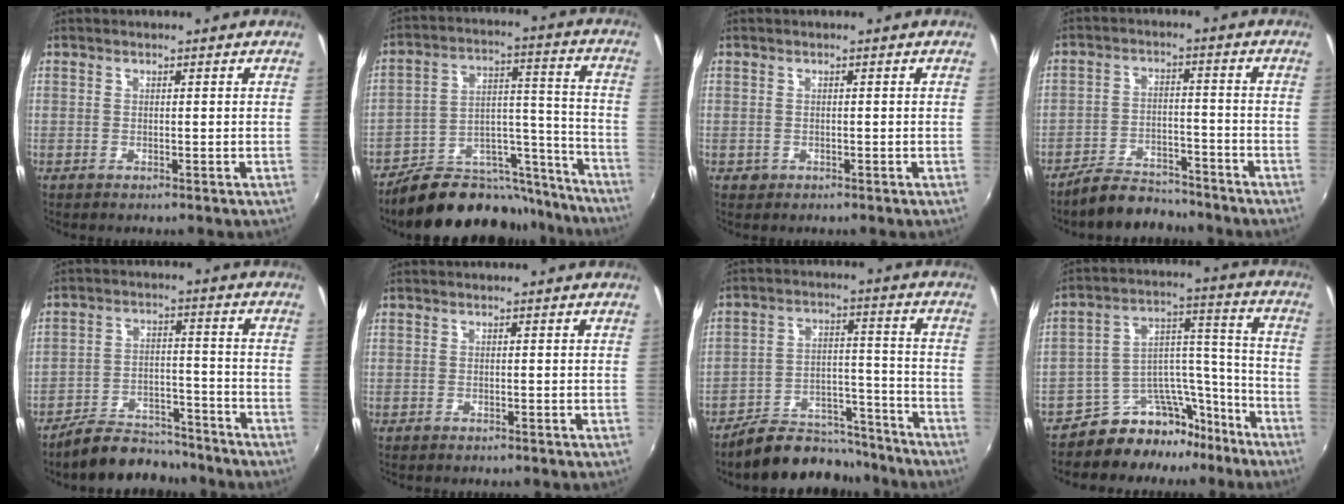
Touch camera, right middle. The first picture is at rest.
{"total": 21.1, "force": [-18.4, 7.8, 6.9], "torque": [-0.103, 0.054, -0.254]}
{"total": 0.9, "force": [-0.4, 0.8, 0.2], "torque": [-0.003, -0.003, -0.004]}
{"total": 8.2, "force": [-7.6, 2.4, 1.9], "torque": [-0.057, 0.008, -0.115]}
{"total": 10.8, "force": [-9.9, 3.4, 2.7], "torque": [-0.068, 0.014, -0.145]}
{"total": 0.9, "force": [-0.8, 0.2, 0.2], "torque": [-0.007, -0.002, -0.013]}
{"total": 14.3, "force": [-12.9, 5.1, 3.4], "torque": [-0.067, 0.035, -0.183]}
{"total": 12.9, "force": [-10.7, 6.4, 3.3], "torque": [-0.044, 0.071, -0.156]}